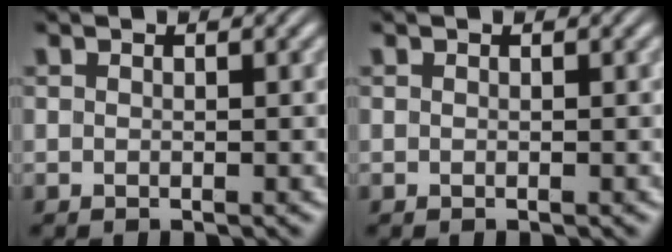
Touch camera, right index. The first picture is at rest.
{"total": 0.0}